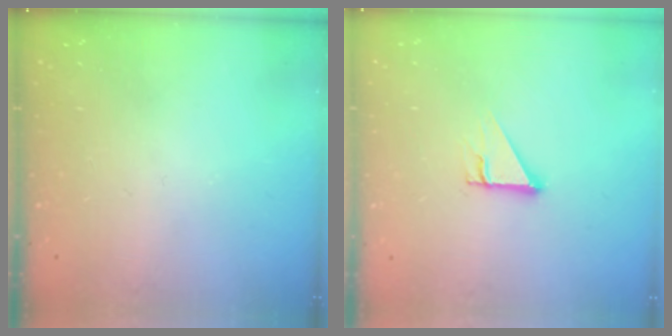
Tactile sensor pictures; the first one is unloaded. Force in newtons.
{"total": 2.7, "press": 2.7, "slide": 0.0}